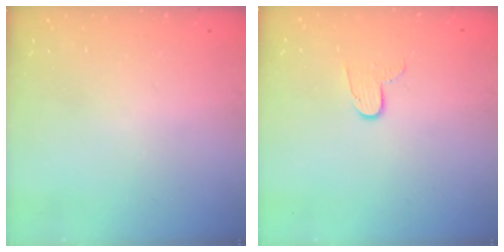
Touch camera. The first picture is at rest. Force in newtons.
{"total": 7.2, "press": 7.2, "slide": 0.6}